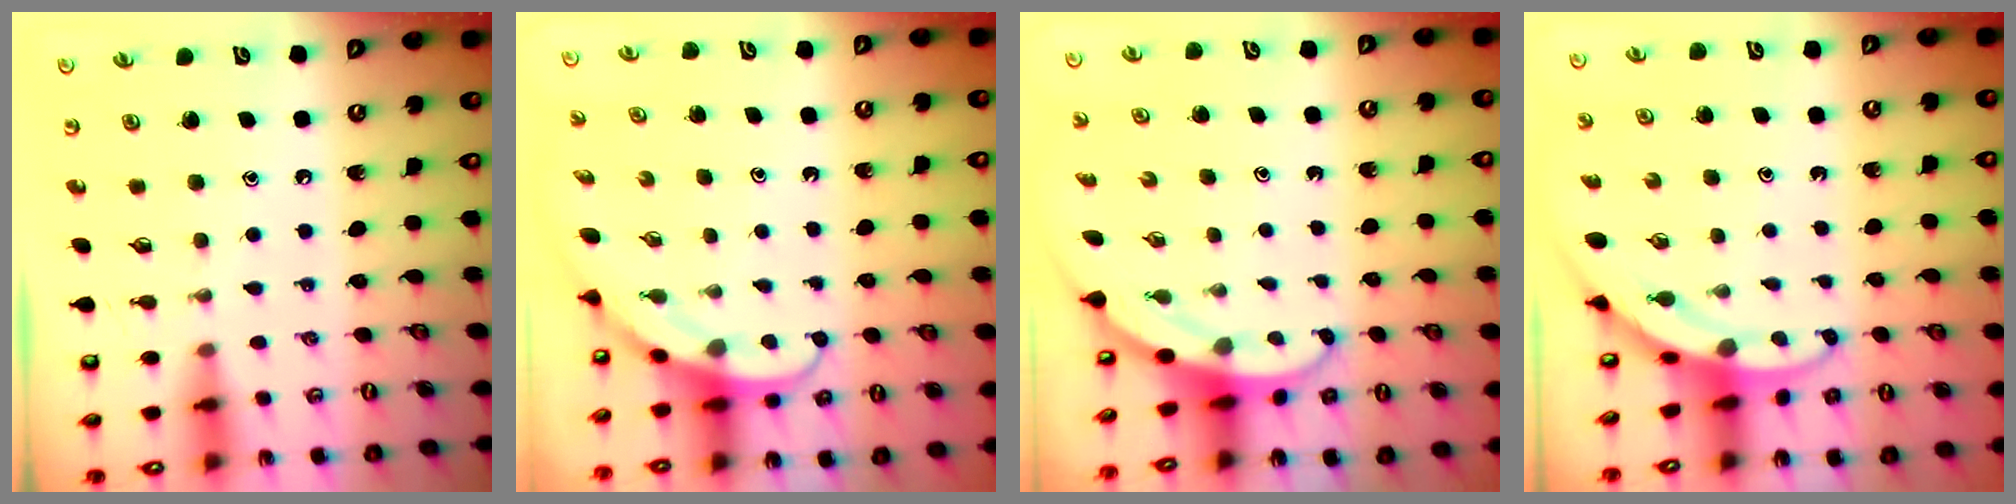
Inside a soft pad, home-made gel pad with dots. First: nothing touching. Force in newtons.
{"total": 3.8, "press": 3.8, "slide": 0.3}
{"total": 3.3, "press": 3.3, "slide": 0.1}
{"total": 3.4, "press": 3.4, "slide": 0.2}